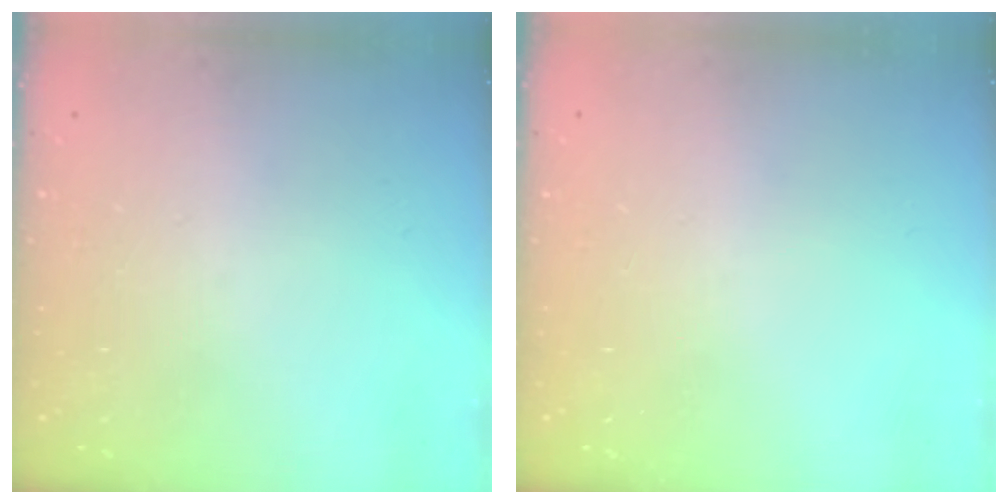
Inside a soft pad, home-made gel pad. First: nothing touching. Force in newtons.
{"total": 0.0}